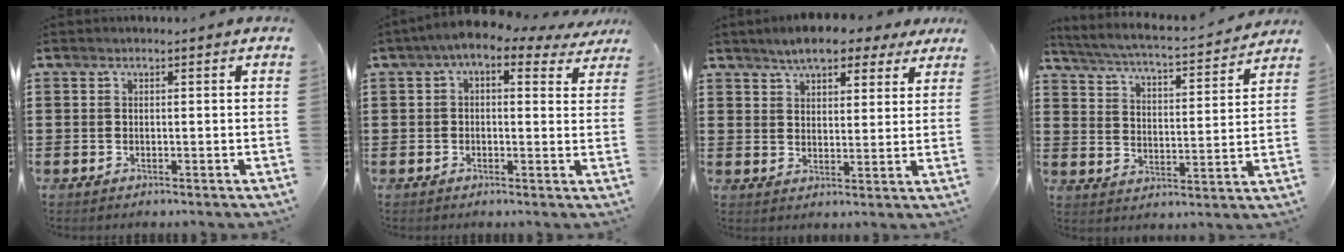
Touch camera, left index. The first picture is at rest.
{"total": 4.3, "force": [2.2, 1.4, 3.5], "torque": [-0.074, 0.000, 0.033]}
{"total": 6.2, "force": [5.3, 2.1, 2.3], "torque": [-0.054, -0.002, 0.098]}
{"total": 3.9, "force": [3.7, -0.3, 1.4], "torque": [-0.048, -0.032, 0.054]}